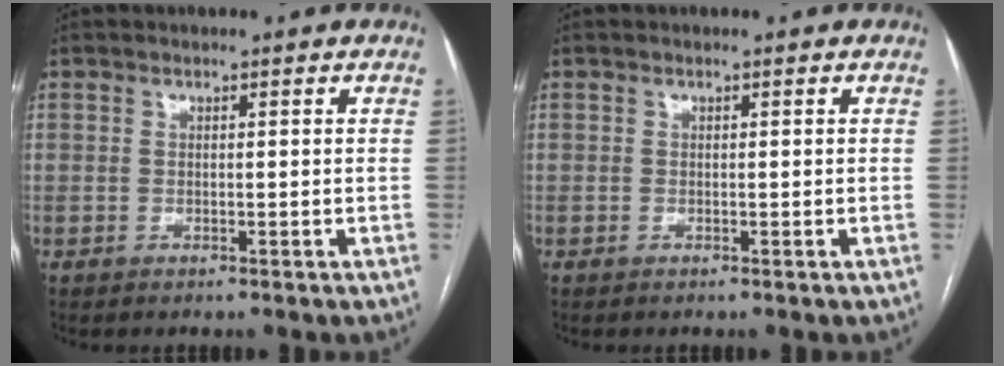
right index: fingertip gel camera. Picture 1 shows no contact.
{"total": 0.0}